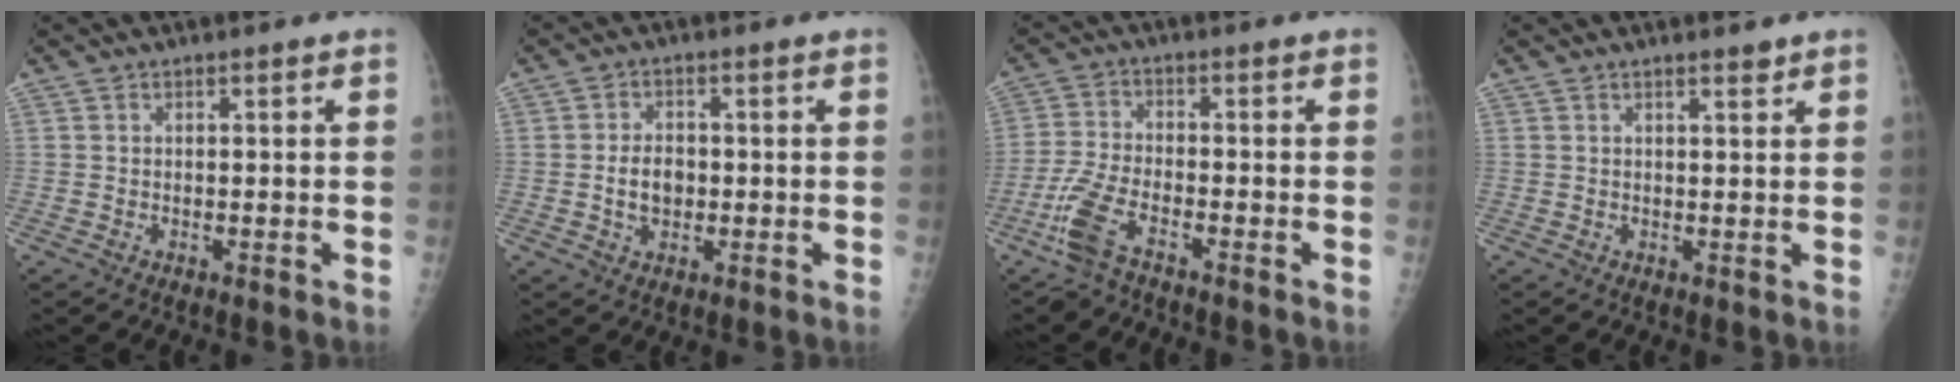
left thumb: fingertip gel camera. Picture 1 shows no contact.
{"total": 4.5, "force": [-0.6, 3.4, 2.9], "torque": [-0.040, 0.006, -0.008]}
{"total": 6.4, "force": [-4.4, 2.1, 4.1], "torque": [-0.109, 0.010, -0.095]}
{"total": 1.4, "force": [1.1, 0.2, 0.7], "torque": [-0.009, -0.008, 0.018]}